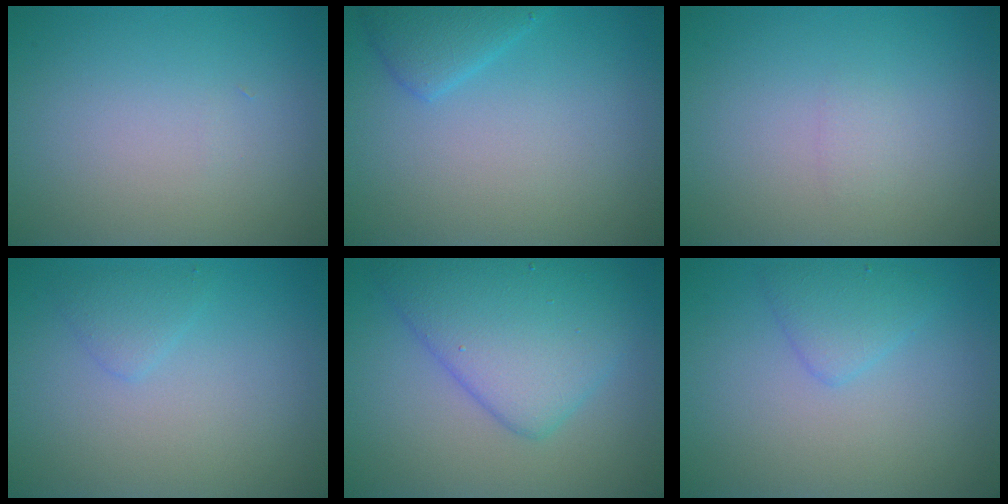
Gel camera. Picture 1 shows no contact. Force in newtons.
{"total": 2.3, "press": 2.3, "slide": 0.1}
{"total": 0.6, "press": 0.6, "slide": 0.1}
{"total": 1.3, "press": 1.3, "slide": 0.1}
{"total": 6.8, "press": 6.8, "slide": 0.1}
{"total": 2.0, "press": 2.0, "slide": 0.1}